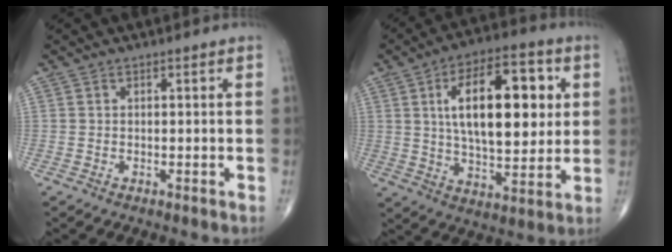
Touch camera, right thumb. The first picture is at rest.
{"total": 20.4, "force": [4.5, 9.4, 17.5], "torque": [-0.249, -0.004, 0.070]}